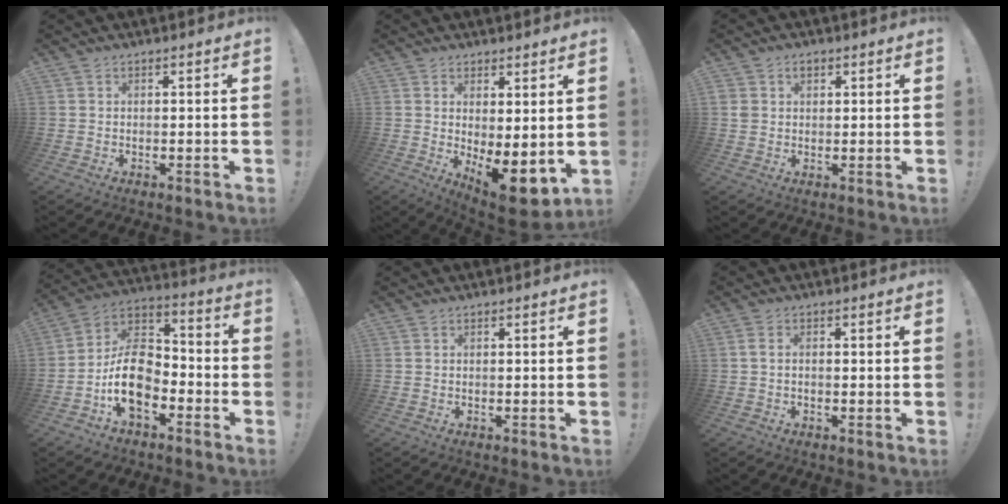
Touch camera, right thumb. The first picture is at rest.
{"total": 8.0, "force": [-0.8, 2.4, 7.6], "torque": [-0.082, -0.020, -0.006]}
{"total": 3.1, "force": [1.1, 2.5, 1.5], "torque": [-0.017, -0.002, 0.019]}
{"total": 15.2, "force": [-5.8, 10.0, 9.9], "torque": [-0.178, 0.033, -0.097]}
{"total": 0.0}
{"total": 1.4, "force": [-0.4, 0.4, 1.3], "torque": [-0.025, 0.006, -0.008]}